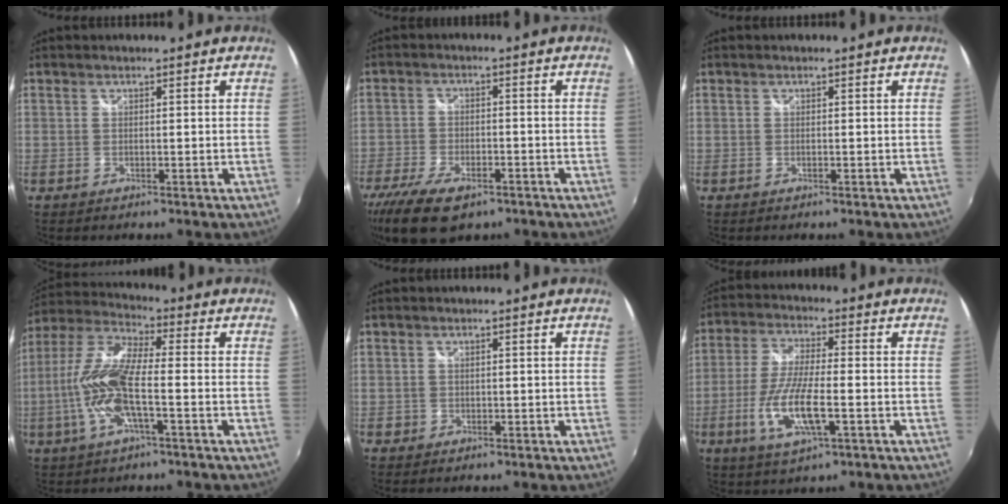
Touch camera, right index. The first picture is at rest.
{"total": 13.9, "force": [-9.2, 6.2, 8.4], "torque": [-0.199, -0.039, -0.157]}
{"total": 0.0}
{"total": 13.7, "force": [-3.3, 3.3, 12.9], "torque": [-0.271, -0.003, -0.068]}
{"total": 1.2, "force": [-0.3, 1.2, 0.1], "torque": [-0.003, 0.000, -0.003]}
{"total": 11.8, "force": [-3.6, 3.2, 10.7], "torque": [-0.222, -0.012, -0.070]}